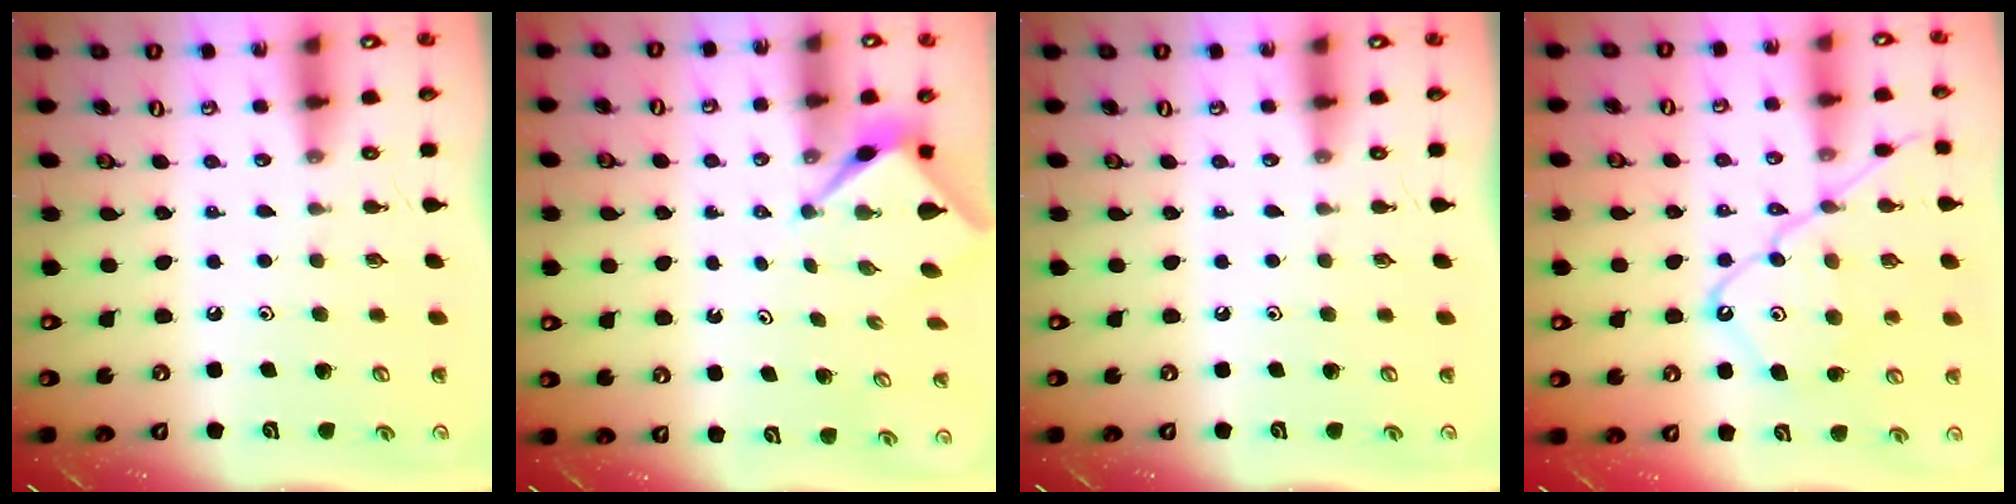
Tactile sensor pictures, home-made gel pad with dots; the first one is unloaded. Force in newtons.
{"total": 2.6, "press": 2.6, "slide": 0.1}
{"total": 0.0}
{"total": 13.9, "press": 13.8, "slide": 1.4}